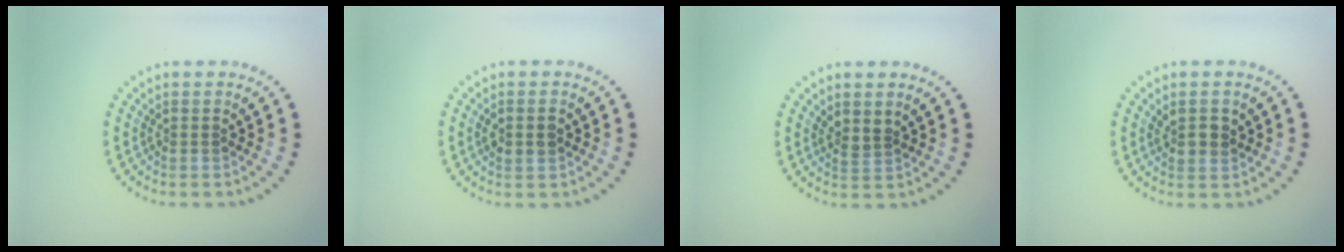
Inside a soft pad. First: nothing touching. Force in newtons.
{"total": 1.3, "press": 1.3, "slide": 0.2}
{"total": 1.4, "press": 1.1, "slide": 0.8}
{"total": 2.0, "press": 1.9, "slide": 0.7}